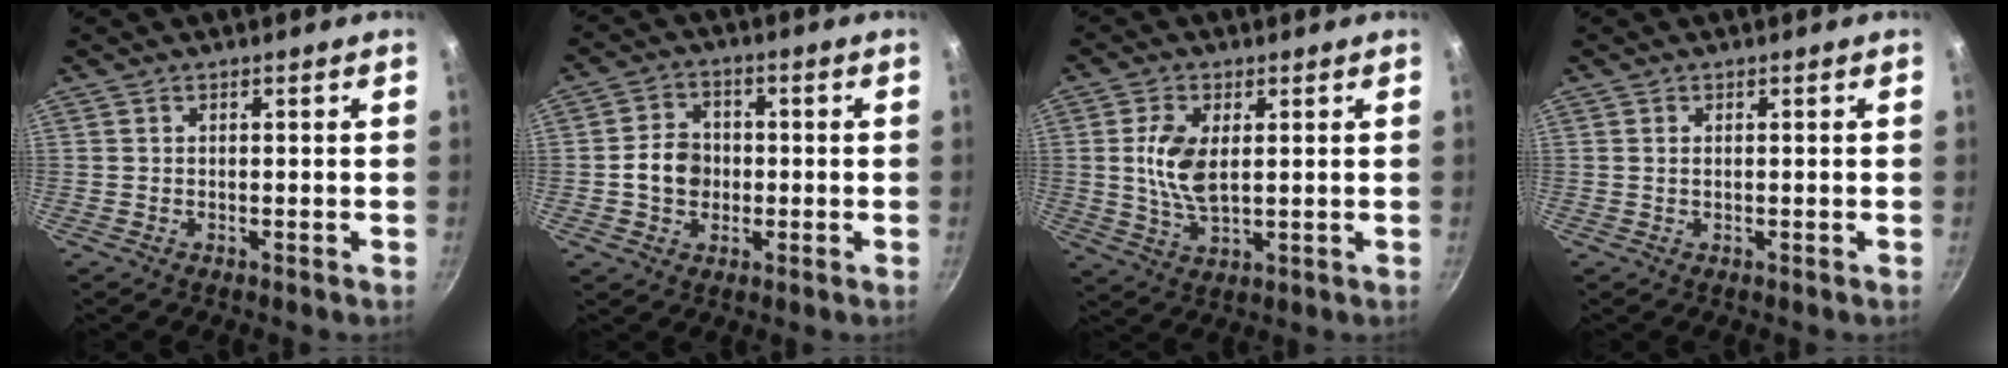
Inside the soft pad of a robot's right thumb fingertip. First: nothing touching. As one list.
[{"total": 6.9, "force": [-0.7, 5.8, 3.7], "torque": [-0.036, 0.015, -0.019]}, {"total": 8.2, "force": [1.4, 4.3, 6.9], "torque": [-0.134, -0.008, 0.028]}, {"total": 0.7, "force": [0.2, 0.3, 0.5], "torque": [-0.010, 0.001, 0.003]}]